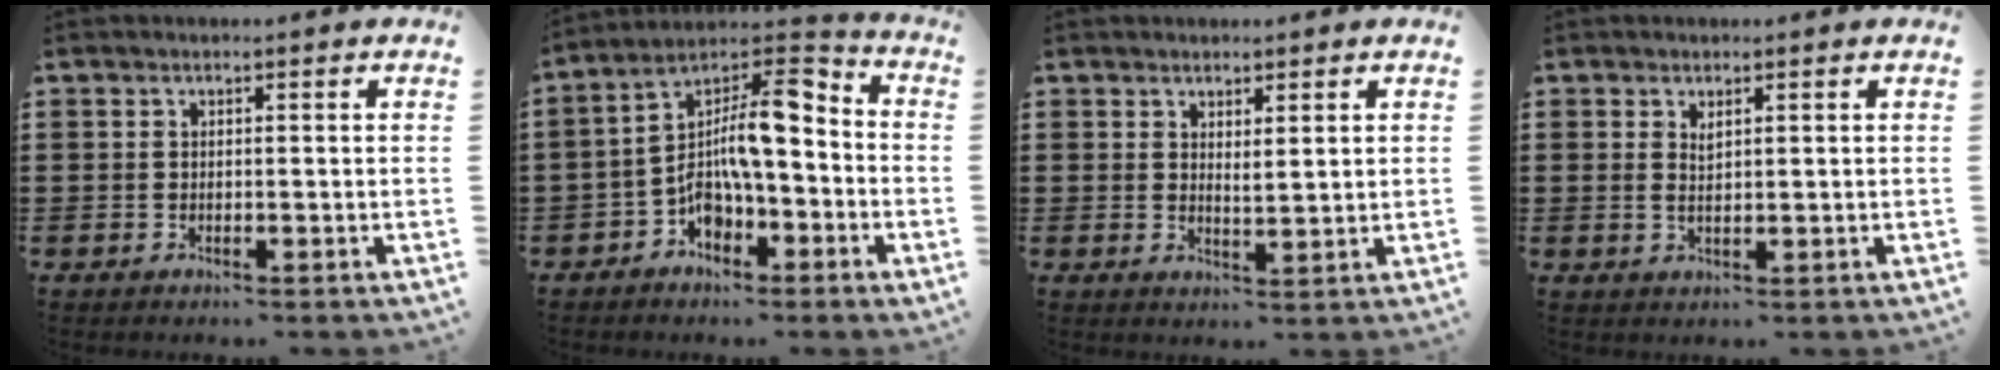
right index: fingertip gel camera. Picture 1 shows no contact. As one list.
[{"total": 9.6, "force": [-1.7, 4.2, 8.5], "torque": [-0.157, -0.007, -0.040]}, {"total": 1.7, "force": [1.5, 0.1, 0.8], "torque": [-0.018, 0.003, 0.028]}, {"total": 1.4, "force": [0.6, 0.4, 1.2], "torque": [-0.025, 0.002, 0.010]}]